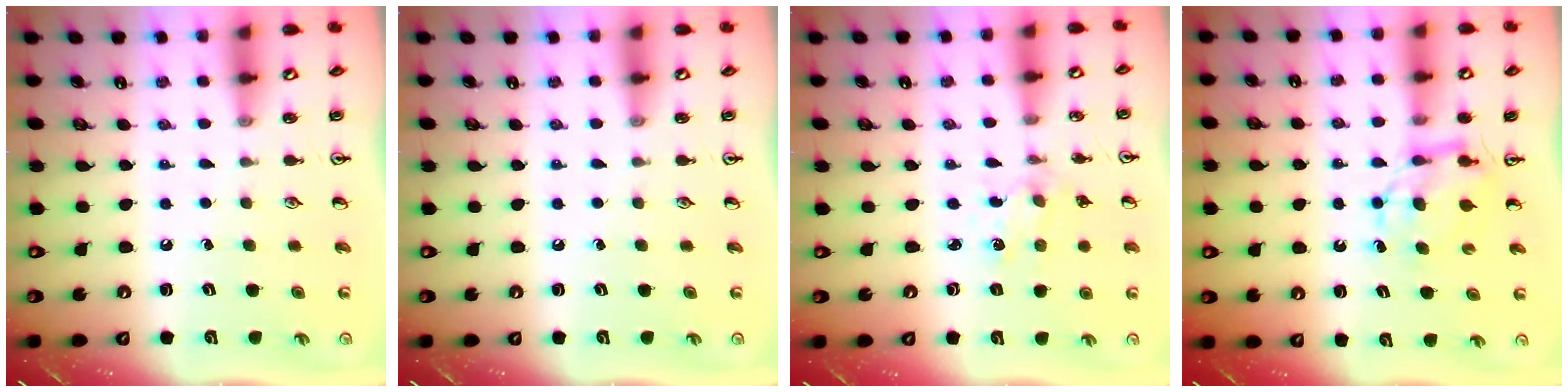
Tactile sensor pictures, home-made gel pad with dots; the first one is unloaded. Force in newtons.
{"total": 0.0}
{"total": 1.4, "press": 1.4, "slide": 0.3}
{"total": 6.8, "press": 6.8, "slide": 0.3}